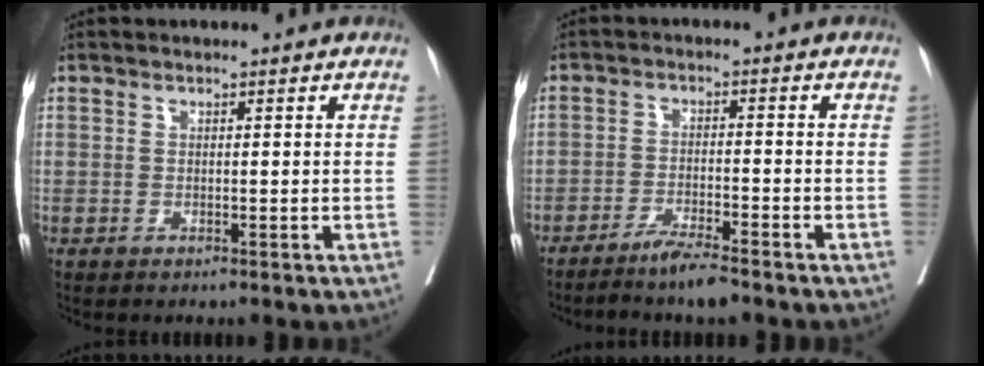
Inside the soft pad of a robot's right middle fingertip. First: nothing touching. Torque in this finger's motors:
{"motor_torque": [-0.14, -0.29, 0.04, 0.00]}